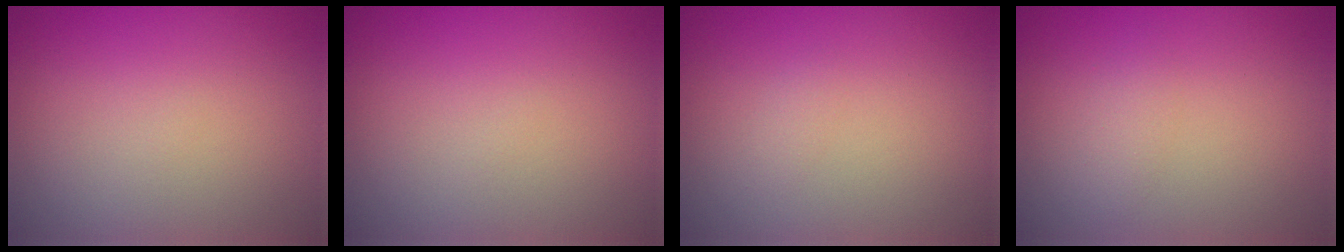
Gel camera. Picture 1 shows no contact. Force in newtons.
{"total": 0.0}
{"total": 0.5, "press": 0.5, "slide": 0.0}
{"total": 1.1, "press": 1.1, "slide": 0.1}